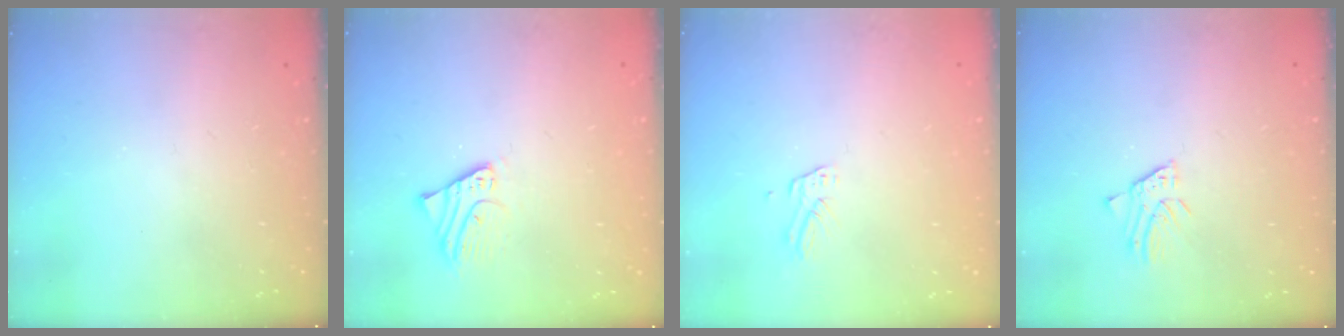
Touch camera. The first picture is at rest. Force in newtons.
{"total": 1.8, "press": 1.8, "slide": 0.1}
{"total": 2.7, "press": 2.7, "slide": 0.2}
{"total": 1.4, "press": 1.4, "slide": 0.1}